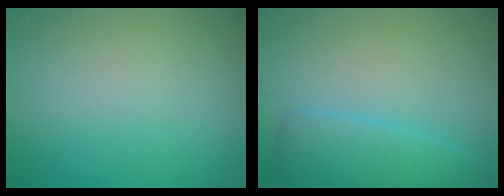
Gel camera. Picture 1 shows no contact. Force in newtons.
{"total": 3.2, "press": 3.2, "slide": 0.1}